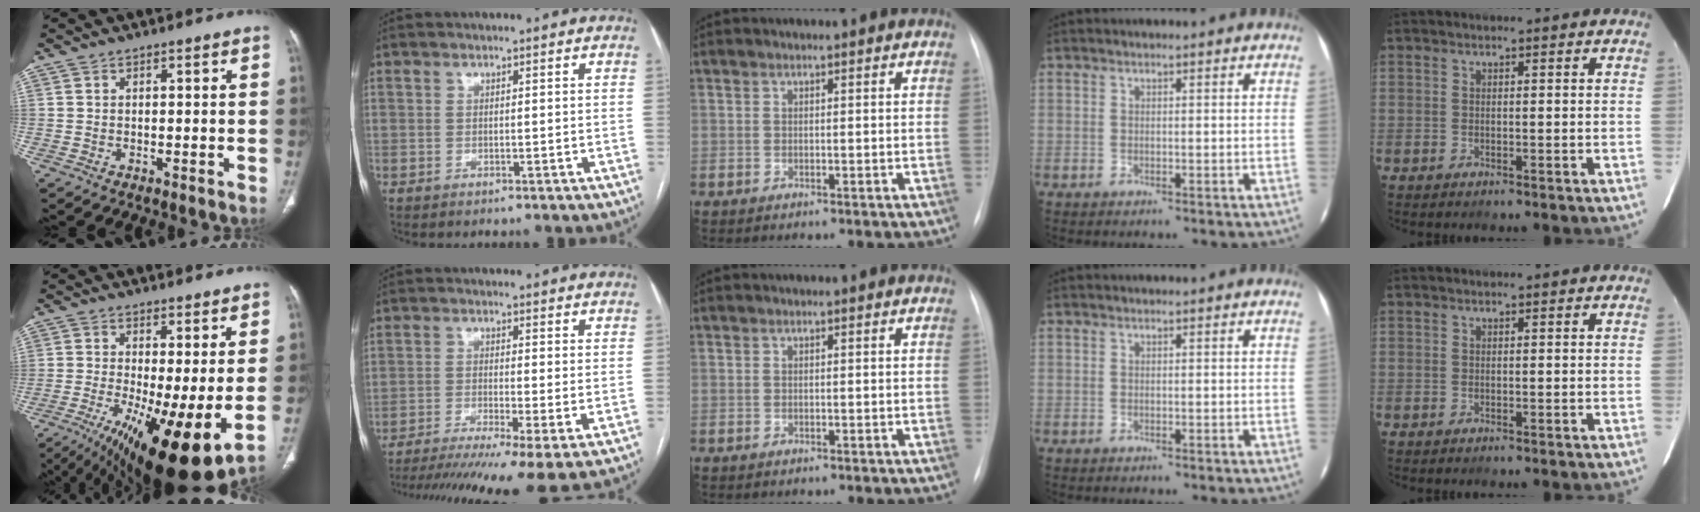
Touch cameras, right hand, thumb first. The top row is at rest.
{"thumb": {"total": 16.6, "force": [-3.8, 4.6, 15.5], "torque": [-0.244, -0.025, -0.043]}, "index": {"total": 15.0, "force": [-10.6, 0.7, 10.6], "torque": [-0.161, -0.026, -0.167]}}